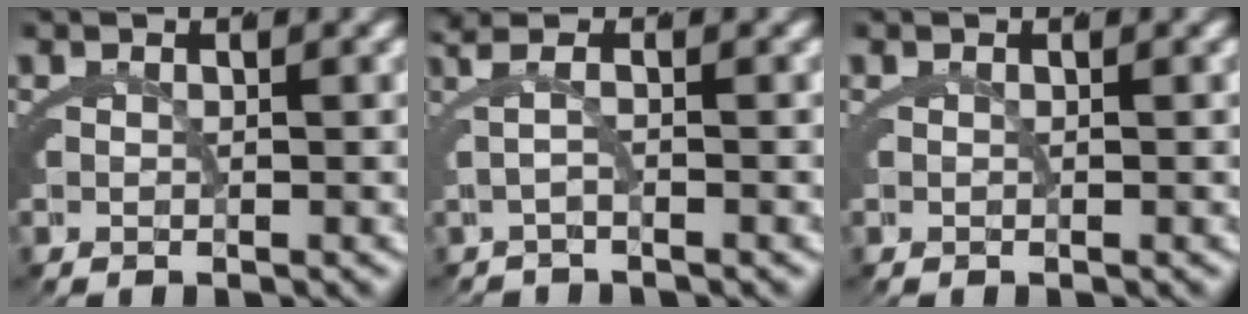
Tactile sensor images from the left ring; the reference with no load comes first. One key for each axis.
{"total": 1.9, "fx": 0.1, "fy": -0.4, "fz": 1.9, "tx": -0.050, "ty": 0.004, "tz": 0.003}
{"total": 0.0}